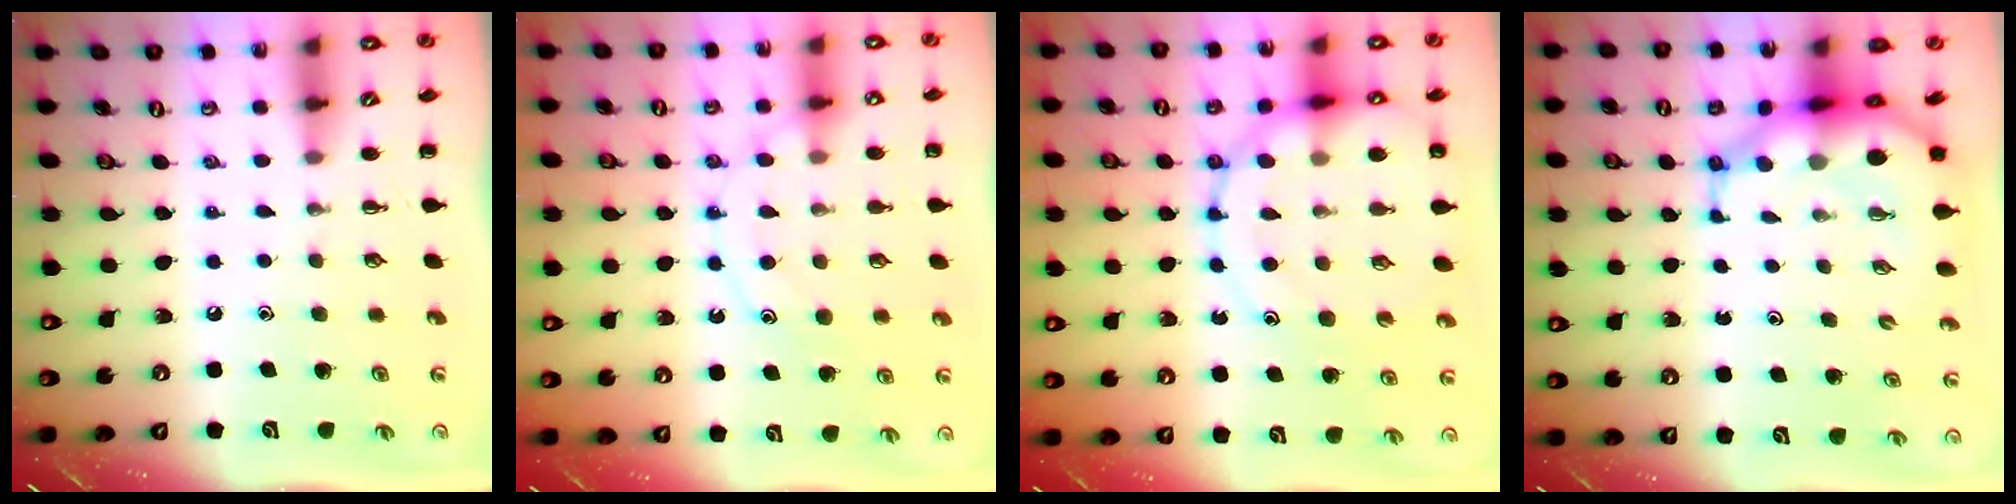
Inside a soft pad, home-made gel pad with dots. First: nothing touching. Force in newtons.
{"total": 12.8, "press": 12.7, "slide": 1.0}
{"total": 18.9, "press": 18.6, "slide": 3.6}
{"total": 8.9, "press": 8.5, "slide": 2.7}